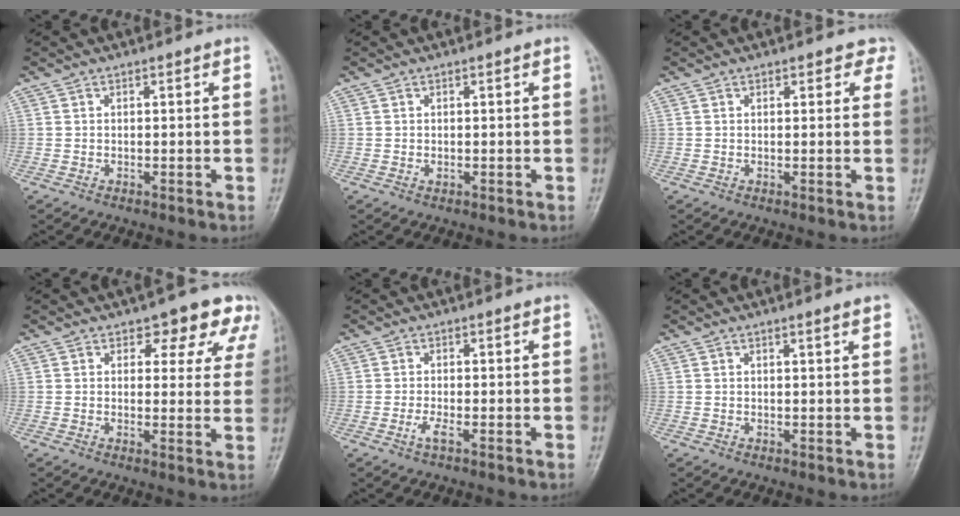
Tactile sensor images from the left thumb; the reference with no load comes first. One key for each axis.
{"total": 0.6, "fx": 0.0, "fy": 0.3, "fz": 0.5, "tx": -0.010, "ty": 0.006, "tz": 0.004}
{"total": 2.6, "fx": 1.8, "fy": 1.6, "fz": 1.0, "tx": 0.019, "ty": -0.004, "tz": 0.012}
{"total": 8.7, "fx": 5.8, "fy": 4.8, "fz": 4.4, "tx": -0.007, "ty": -0.027, "tz": 0.053}
{"total": 1.9, "fx": -0.8, "fy": 0.2, "fz": 1.7, "tx": -0.039, "ty": 0.001, "tz": -0.017}
{"total": 1.7, "fx": 1.1, "fy": 0.0, "fz": 1.2, "tx": -0.016, "ty": -0.004, "tz": 0.015}